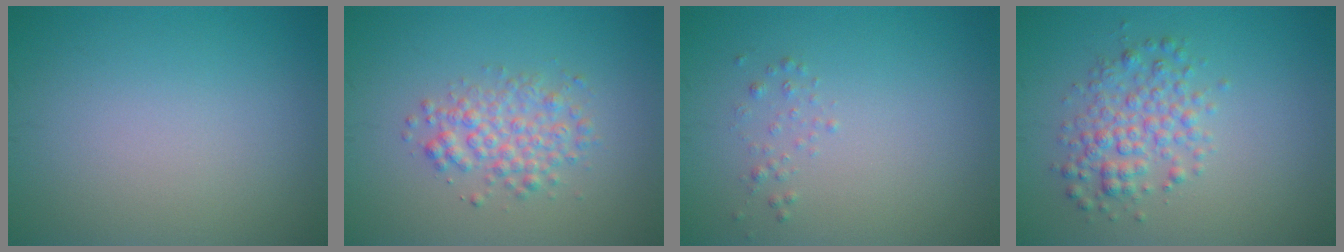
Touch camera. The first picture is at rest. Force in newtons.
{"total": 3.0, "press": 3.0, "slide": 0.1}
{"total": 0.7, "press": 0.7, "slide": 0.0}
{"total": 3.4, "press": 3.4, "slide": 0.1}